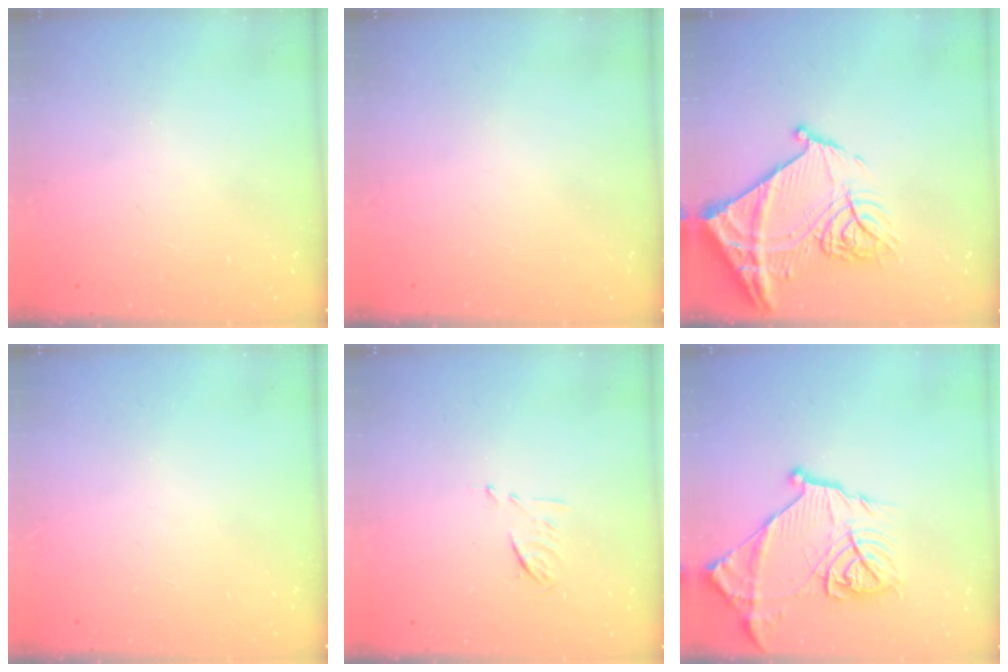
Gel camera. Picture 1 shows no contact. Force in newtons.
{"total": 0.0}
{"total": 19.8, "press": 19.7, "slide": 2.1}
{"total": 0.0}
{"total": 5.1, "press": 5.0, "slide": 1.1}
{"total": 18.2, "press": 18.2, "slide": 1.4}